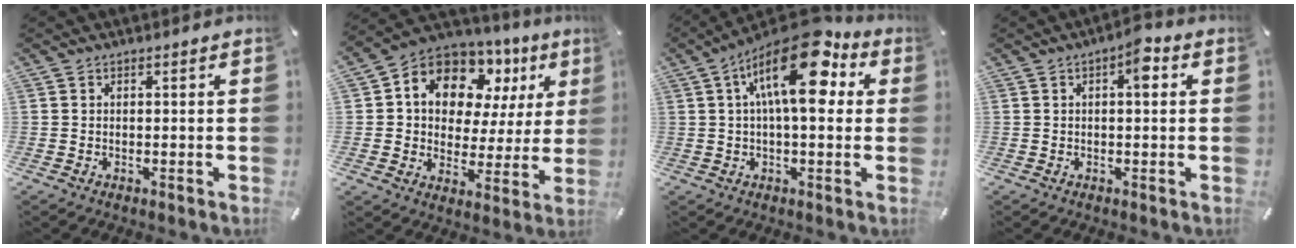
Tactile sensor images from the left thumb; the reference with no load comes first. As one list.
[{"total": 12.3, "force": [6.7, 8.8, 5.3], "torque": [-0.098, -0.048, 0.122]}, {"total": 18.3, "force": [6.8, 7.4, 15.3], "torque": [-0.254, -0.041, 0.104]}, {"total": 4.6, "force": [1.1, 2.0, 4.0], "torque": [-0.051, 0.000, 0.010]}]